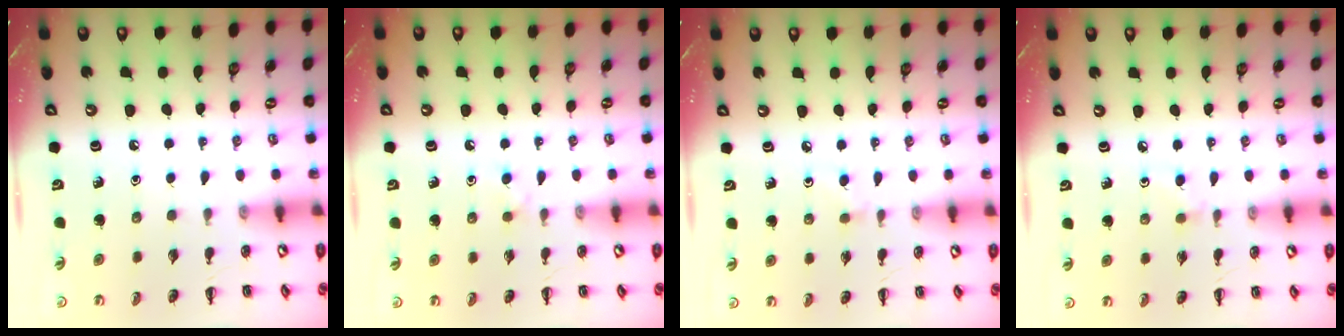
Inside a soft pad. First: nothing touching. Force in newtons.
{"total": 3.2, "press": 2.9, "slide": 1.3}
{"total": 3.6, "press": 3.3, "slide": 1.6}
{"total": 3.6, "press": 3.3, "slide": 1.4}